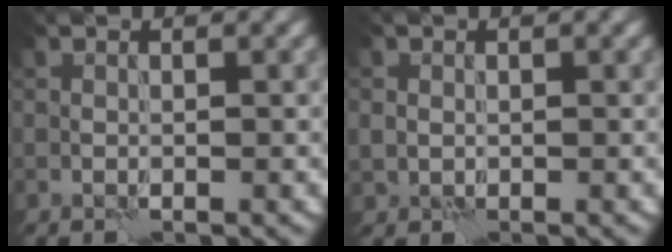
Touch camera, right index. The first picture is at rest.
{"total": 1.1, "force": [0.1, 1.1, 0.3], "torque": [-0.004, -0.001, 0.002]}